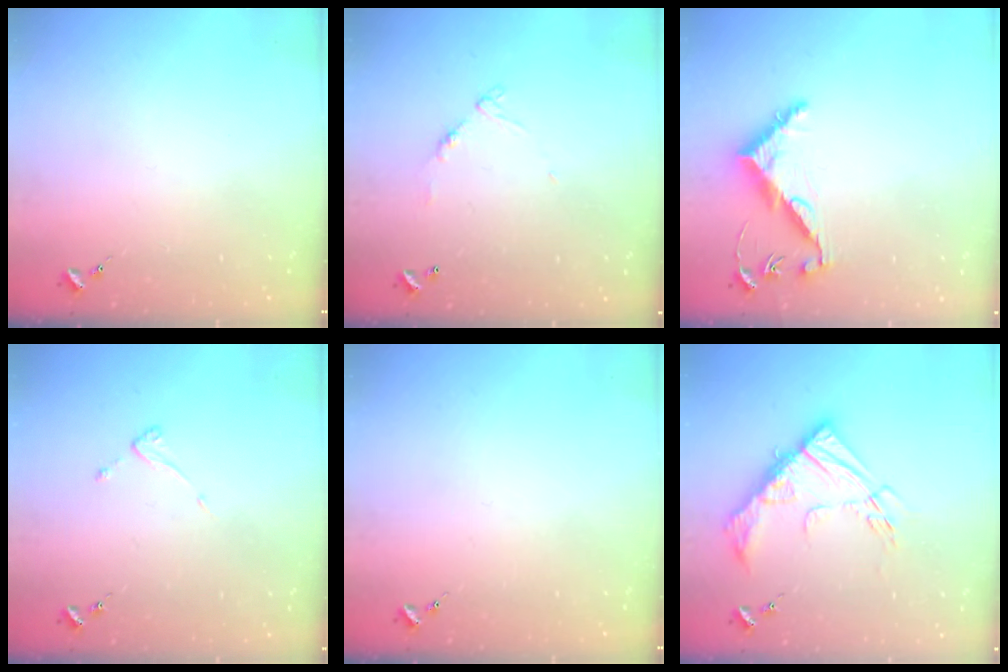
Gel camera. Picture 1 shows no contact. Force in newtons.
{"total": 6.7, "press": 6.6, "slide": 0.5}
{"total": 7.5, "press": 7.5, "slide": 0.5}
{"total": 3.6, "press": 3.6, "slide": 0.4}
{"total": 0.0}
{"total": 17.2, "press": 17.1, "slide": 1.6}